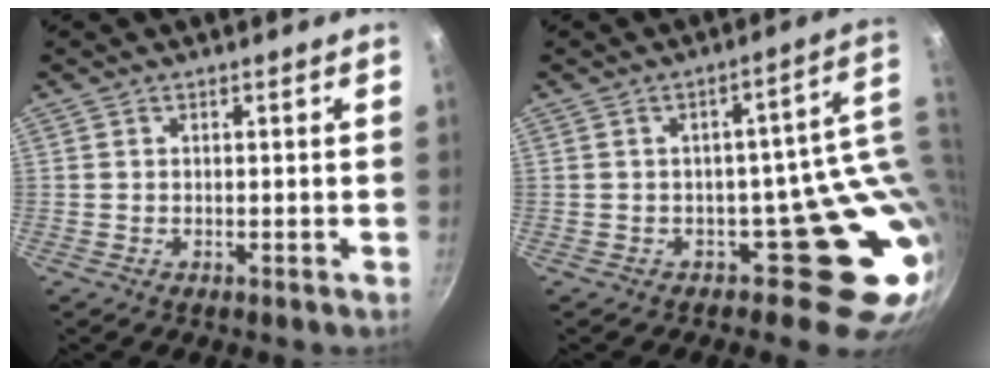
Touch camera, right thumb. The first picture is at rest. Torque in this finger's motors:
{"motor_torque": [2.51, 2.50, 1.65, -1.12, 0.06]}